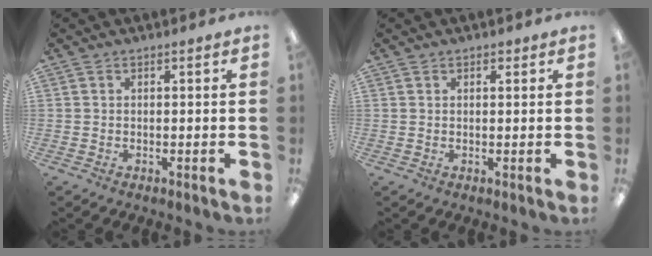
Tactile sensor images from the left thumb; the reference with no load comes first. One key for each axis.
{"total": 1.0, "fx": 0.7, "fy": 0.7, "fz": 0.4, "tx": -0.008, "ty": 0.003, "tz": 0.013}